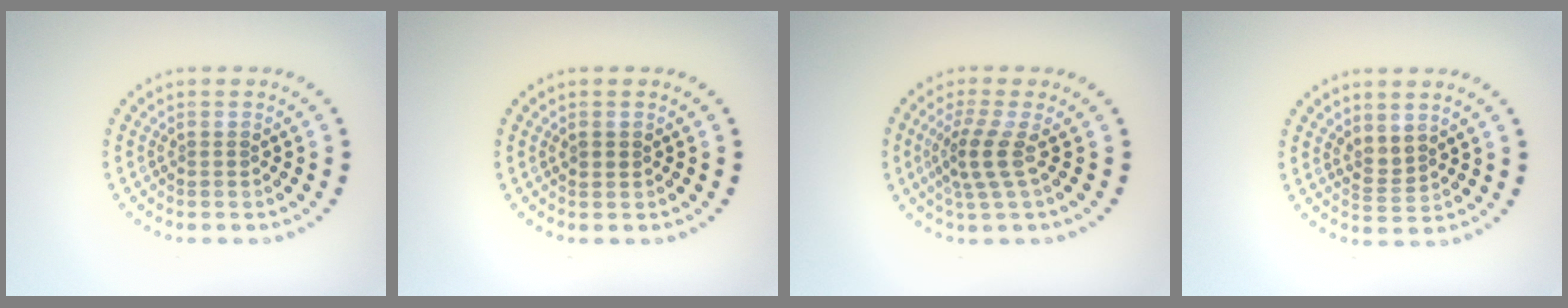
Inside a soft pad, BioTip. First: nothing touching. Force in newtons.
{"total": 0.9, "press": 0.8, "slide": 0.3}
{"total": 2.9, "press": 2.3, "slide": 1.8}
{"total": 1.8, "press": 1.5, "slide": 1.0}